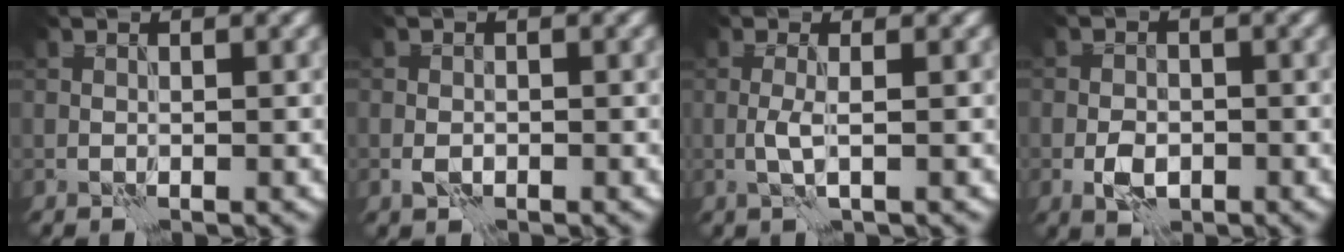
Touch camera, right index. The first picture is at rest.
{"total": 1.3, "force": [-0.5, 0.9, 0.8], "torque": [-0.015, 0.000, -0.012]}
{"total": 1.5, "force": [-0.3, 0.0, 1.4], "torque": [-0.033, 0.002, -0.009]}
{"total": 2.8, "force": [-1.0, 1.8, 1.9], "torque": [-0.030, -0.001, -0.023]}